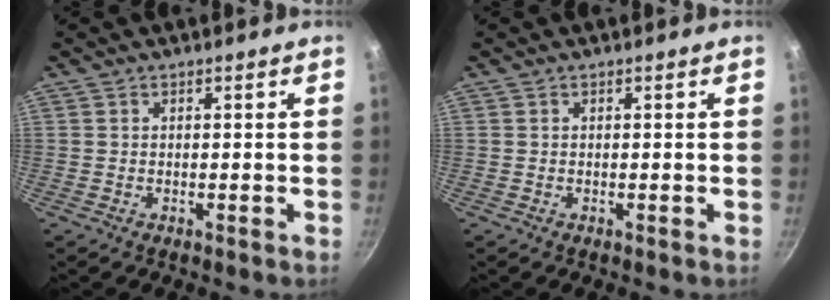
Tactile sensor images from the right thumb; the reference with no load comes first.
{"total": 0.0}